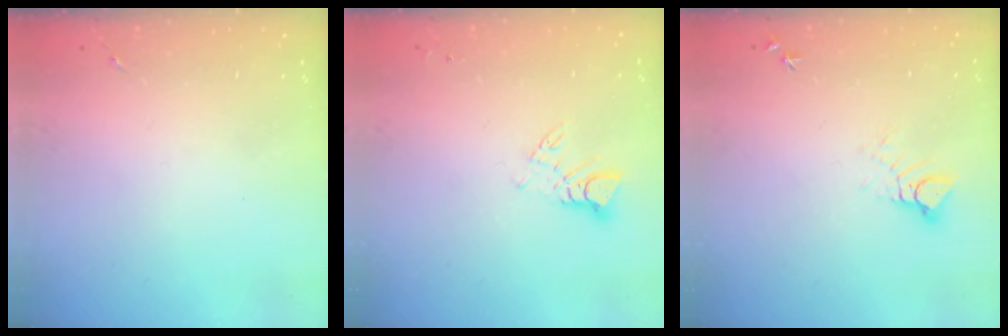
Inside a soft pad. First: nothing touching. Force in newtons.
{"total": 5.0, "press": 5.0, "slide": 0.3}
{"total": 5.0, "press": 5.0, "slide": 0.2}